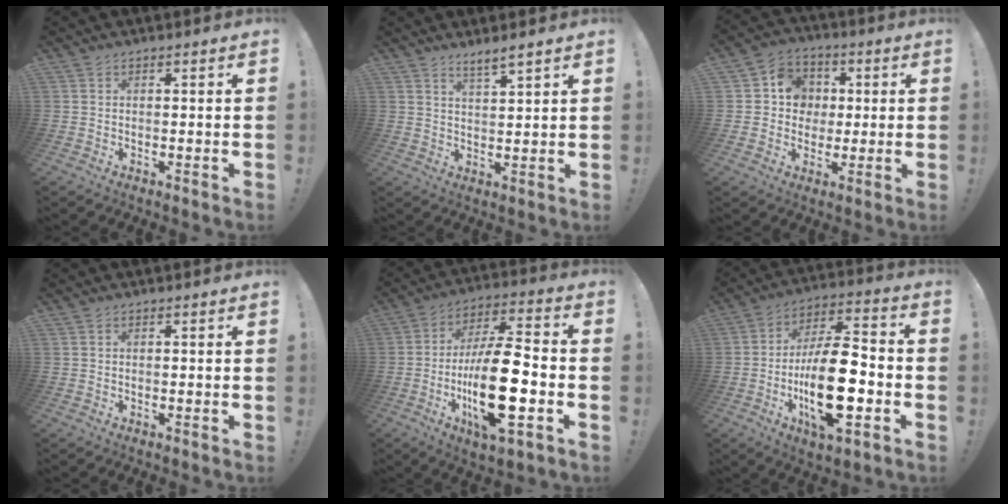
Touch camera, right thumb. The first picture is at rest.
{"total": 4.3, "force": [3.6, 0.3, 2.3], "torque": [-0.041, -0.022, 0.062]}
{"total": 9.4, "force": [0.7, 9.0, 2.6], "torque": [-0.029, 0.002, 0.020]}
{"total": 0.0}
{"total": 21.6, "force": [-5.0, 6.7, 20.0], "torque": [-0.371, 0.006, -0.081]}
{"total": 20.4, "force": [-5.3, 8.5, 17.8], "torque": [-0.314, 0.014, -0.084]}